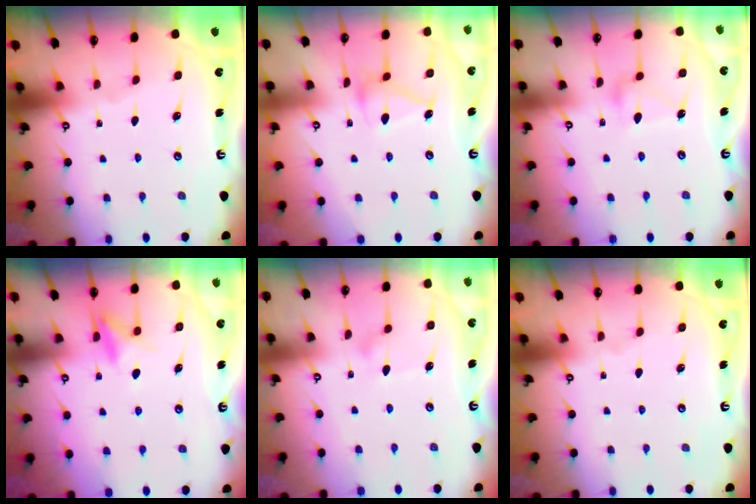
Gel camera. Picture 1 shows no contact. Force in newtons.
{"total": 12.1, "press": 12.1, "slide": 0.3}
{"total": 8.7, "press": 8.7, "slide": 0.4}
{"total": 9.2, "press": 9.1, "slide": 1.2}
{"total": 7.4, "press": 7.4, "slide": 0.3}
{"total": 0.0}